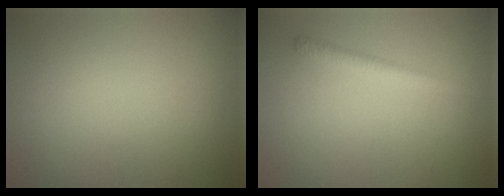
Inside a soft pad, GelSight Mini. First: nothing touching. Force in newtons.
{"total": 1.8, "press": 1.8, "slide": 0.1}